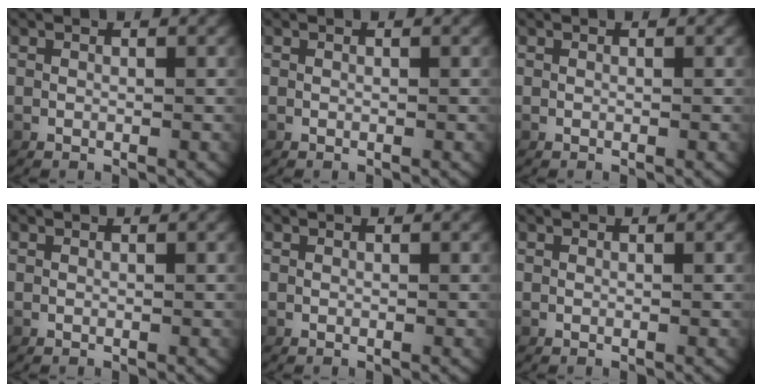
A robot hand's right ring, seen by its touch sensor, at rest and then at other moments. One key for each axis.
{"total": 0.0}
{"total": 0.0}
{"total": 0.0}
{"total": 0.0}
{"total": 0.0}